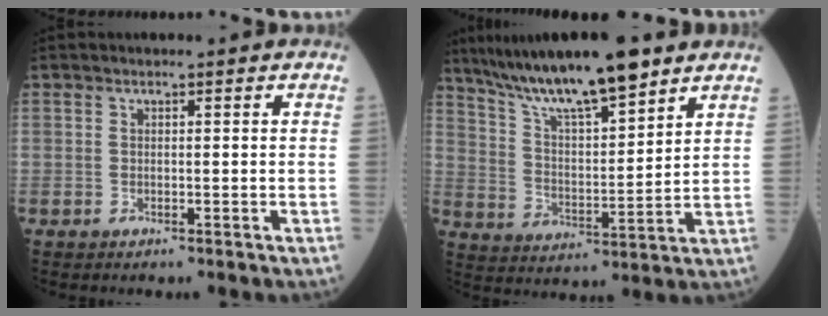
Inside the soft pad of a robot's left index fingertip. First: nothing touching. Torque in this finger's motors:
{"motor_torque": [0.36, -0.28, 0.33, 0.07]}